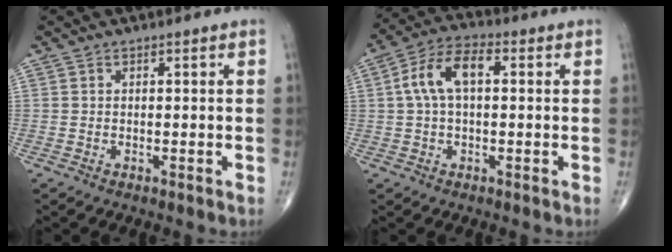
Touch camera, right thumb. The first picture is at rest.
{"total": 9.0, "force": [1.3, 4.7, 7.6], "torque": [-0.151, 0.031, 0.018]}